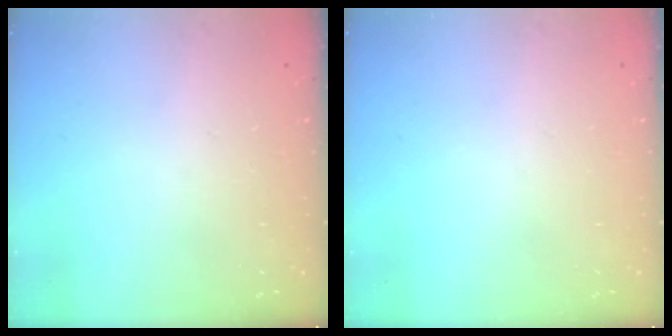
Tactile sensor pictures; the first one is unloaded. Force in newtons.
{"total": 0.0}